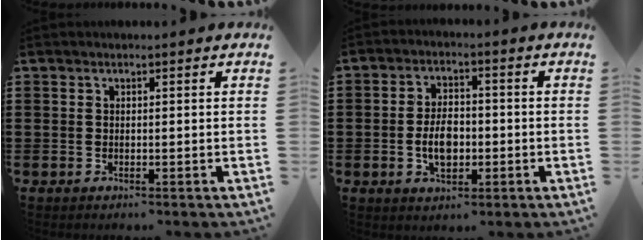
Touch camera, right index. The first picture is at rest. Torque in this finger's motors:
{"motor_torque": [2.14, 0.00, 0.67, 0.10]}